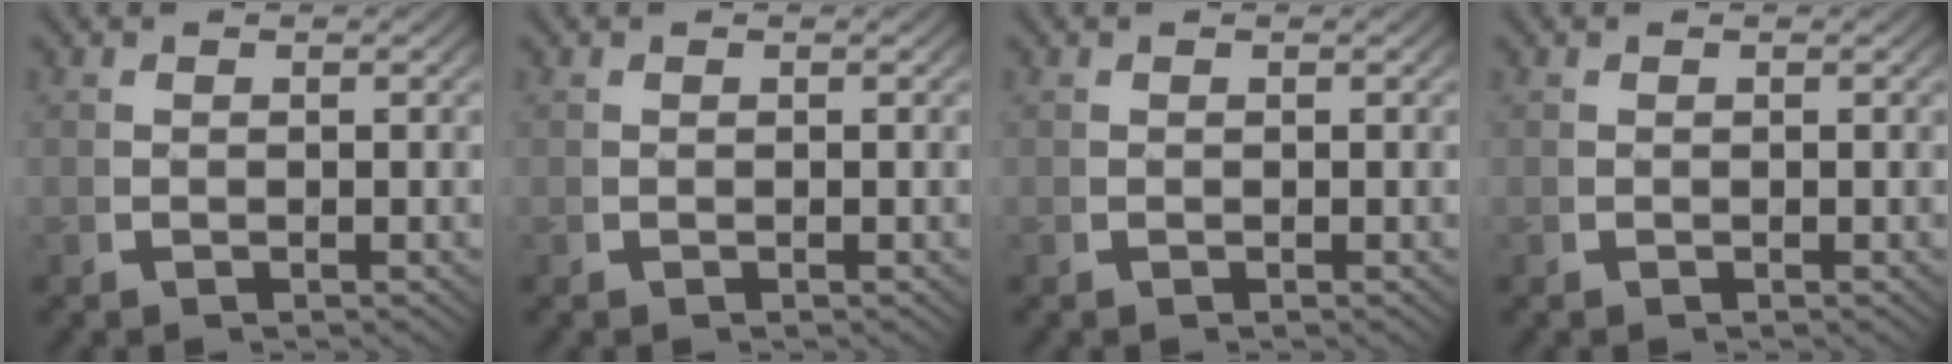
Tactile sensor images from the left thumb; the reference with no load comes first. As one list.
[{"total": 0.0}, {"total": 0.0}, {"total": 0.0}]